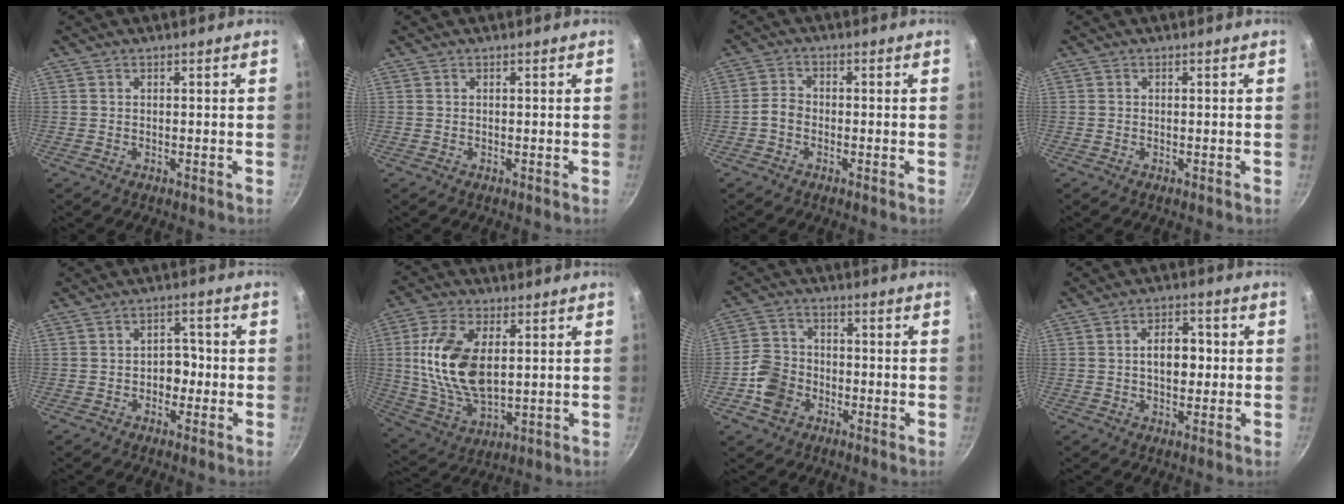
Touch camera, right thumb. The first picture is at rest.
{"total": 0.0}
{"total": 2.9, "force": [-1.2, 2.1, 1.6], "torque": [-0.029, 0.021, -0.030]}
{"total": 0.0}
{"total": 4.1, "force": [-0.9, 3.1, 2.6], "torque": [-0.002, 0.016, -0.017]}
{"total": 16.1, "force": [2.8, 8.9, 13.1], "torque": [-0.244, -0.010, 0.060]}
{"total": 8.0, "force": [-2.9, 6.6, 3.5], "torque": [-0.044, 0.026, -0.066]}
{"total": 8.8, "force": [0.3, 5.6, 6.8], "torque": [-0.071, 0.017, -0.003]}